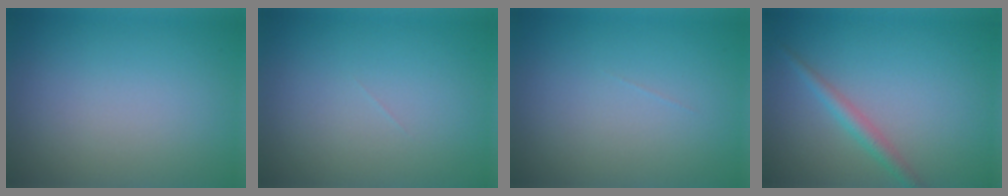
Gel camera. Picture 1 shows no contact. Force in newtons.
{"total": 0.0}
{"total": 0.0}
{"total": 1.9, "press": 1.9, "slide": 0.0}